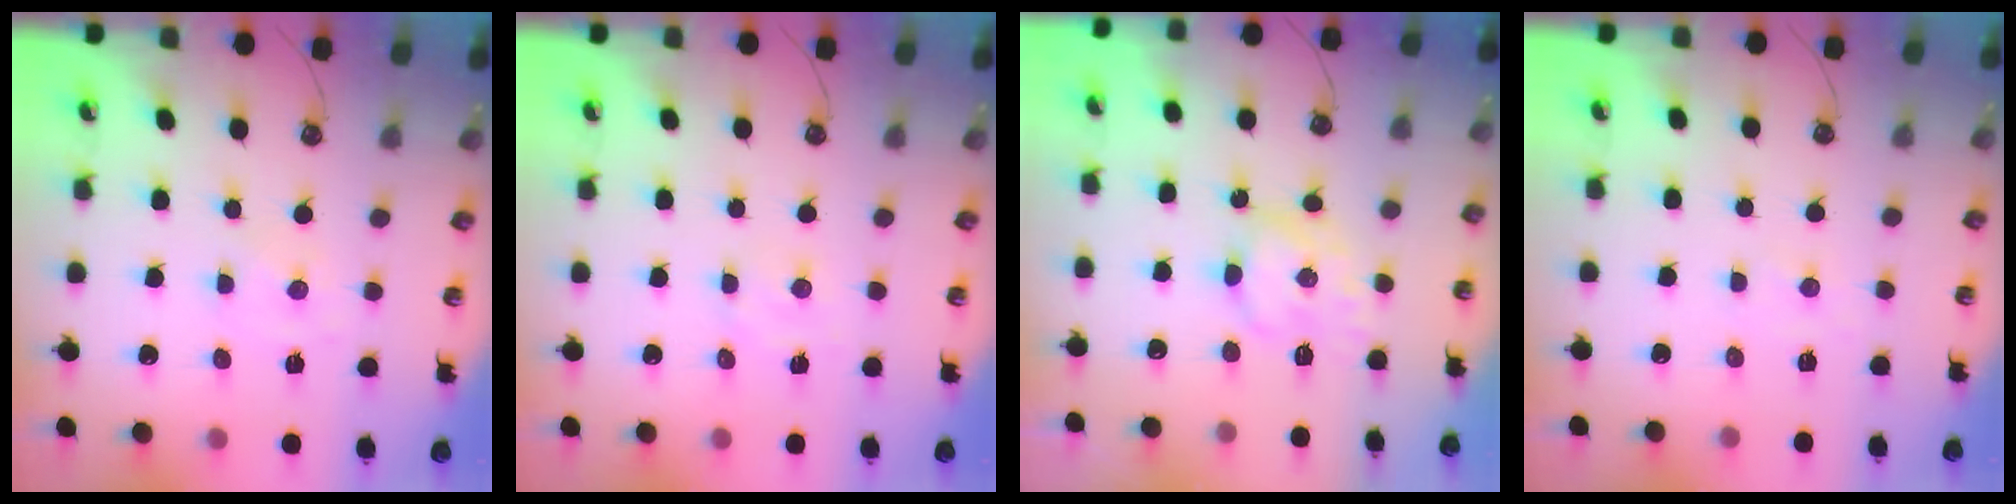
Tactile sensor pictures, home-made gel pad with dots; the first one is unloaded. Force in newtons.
{"total": 3.5, "press": 3.4, "slide": 0.3}
{"total": 9.5, "press": 9.5, "slide": 0.5}
{"total": 1.1, "press": 1.0, "slide": 0.2}